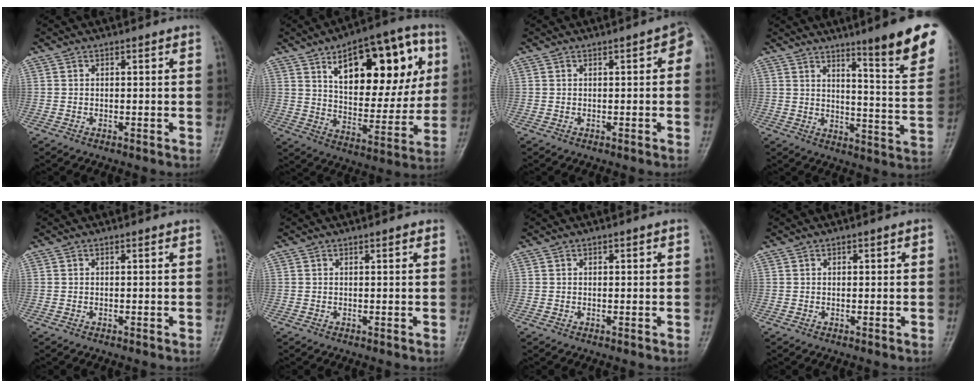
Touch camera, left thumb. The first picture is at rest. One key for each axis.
{"total": 24.8, "fx": 9.1, "fy": 11.9, "fz": 19.8, "tx": -0.229, "ty": -0.013, "tz": 0.138}
{"total": 3.6, "fx": 0.3, "fy": 1.7, "fz": 3.2, "tx": -0.022, "ty": 0.013, "tz": -0.006}
{"total": 16.7, "fx": 10.7, "fy": 1.8, "fz": 12.6, "tx": -0.135, "ty": -0.072, "tz": 0.144}
{"total": 0.0}
{"total": 0.7, "fx": 0.4, "fy": 0.2, "fz": 0.5, "tx": -0.008, "ty": 0.000, "tz": 0.004}
{"total": 1.1, "fx": 0.3, "fy": 0.6, "fz": 0.9, "tx": -0.008, "ty": 0.001, "tz": 0.004}
{"total": 1.4, "fx": 0.3, "fy": 0.7, "fz": 1.2, "tx": -0.012, "ty": 0.003, "tz": 0.003}